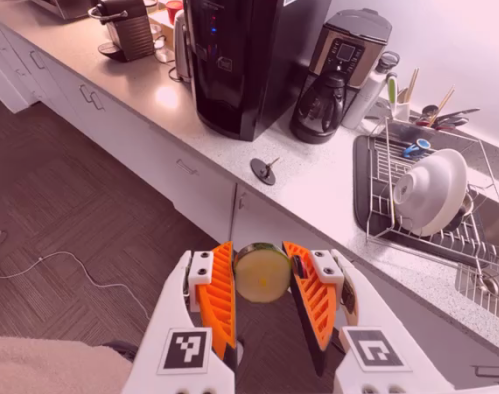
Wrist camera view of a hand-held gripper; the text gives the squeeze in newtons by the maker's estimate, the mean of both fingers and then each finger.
{"total": 11.3, "left": 11.6, "right": 11.0}